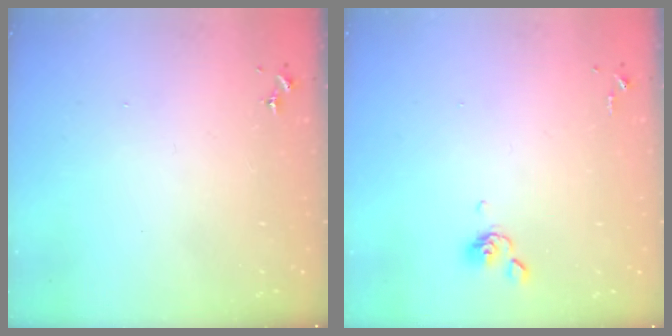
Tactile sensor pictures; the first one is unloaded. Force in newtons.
{"total": 5.6, "press": 5.5, "slide": 1.4}